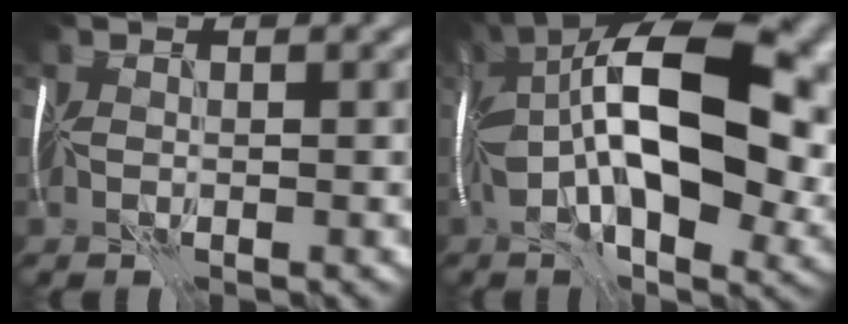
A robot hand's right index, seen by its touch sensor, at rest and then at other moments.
{"total": 17.0, "force": [1.7, 8.0, 15.0], "torque": [-0.245, 0.002, 0.027]}